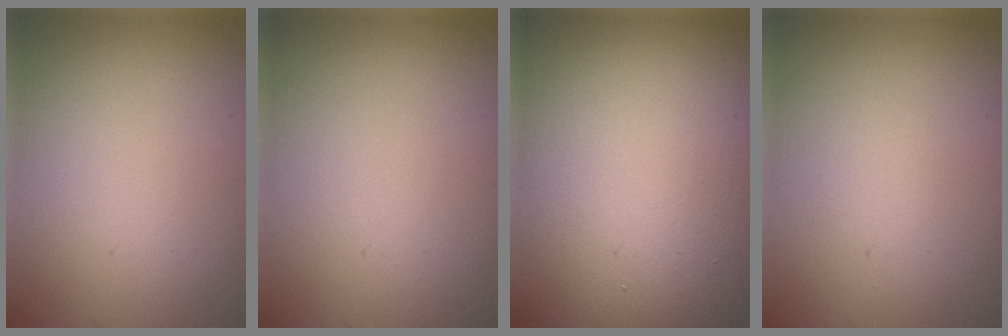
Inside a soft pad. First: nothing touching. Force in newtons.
{"total": 0.0}
{"total": 25.1, "press": 25.1, "slide": 1.4}
{"total": 0.6, "press": 0.6, "slide": 0.1}